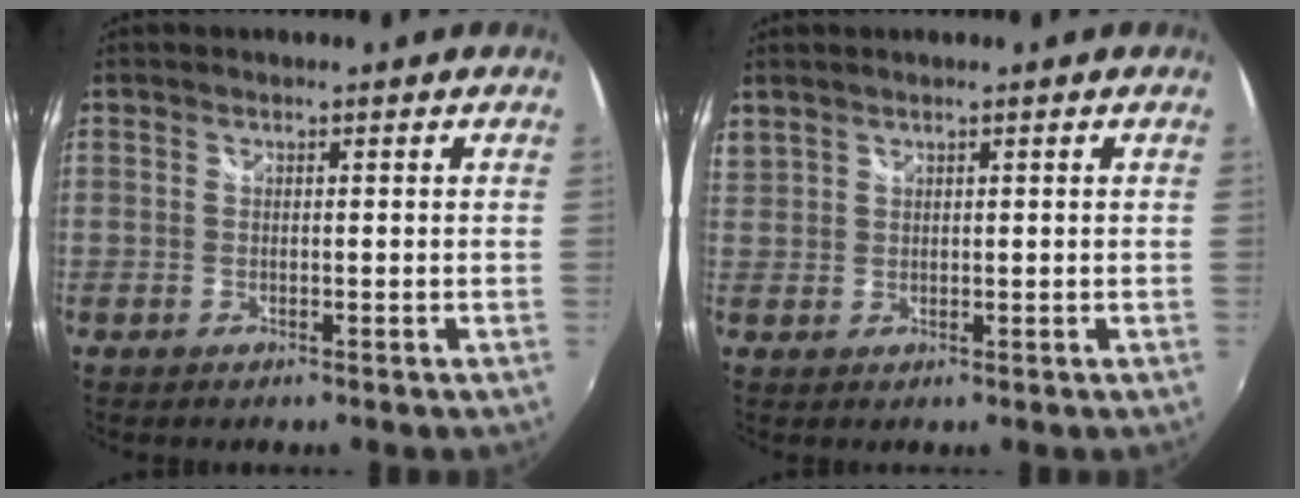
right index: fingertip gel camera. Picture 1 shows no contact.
{"total": 3.4, "force": [2.6, 2.0, 1.1], "torque": [-0.014, 0.008, 0.056]}